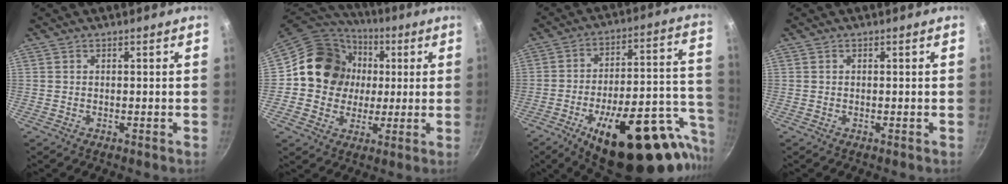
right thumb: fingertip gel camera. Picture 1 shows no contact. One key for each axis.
{"total": 16.2, "fx": 1.7, "fy": 14.6, "fz": 6.8, "tx": -0.092, "ty": 0.017, "tz": 0.019}
{"total": 31.6, "fx": -15.9, "fy": 12.6, "fz": 24.2, "tx": -0.281, "ty": 0.072, "tz": -0.220}
{"total": 0.0}